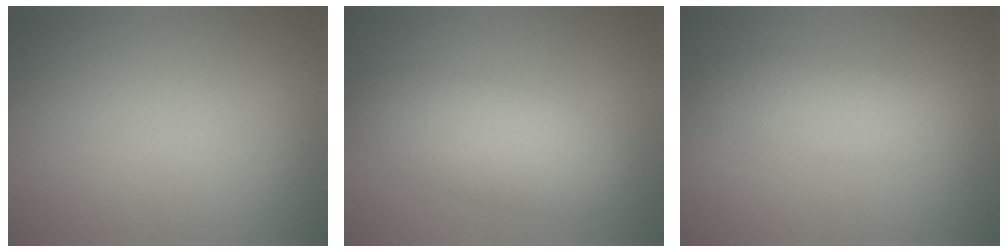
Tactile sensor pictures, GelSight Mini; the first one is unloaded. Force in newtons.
{"total": 4.2, "press": 4.2, "slide": 0.4}
{"total": 2.8, "press": 2.8, "slide": 0.1}